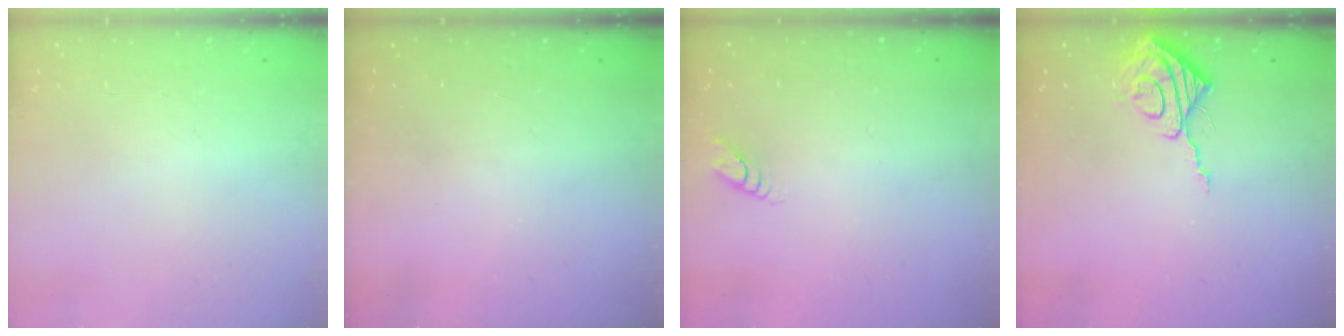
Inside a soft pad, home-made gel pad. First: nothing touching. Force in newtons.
{"total": 0.0}
{"total": 2.8, "press": 2.8, "slide": 0.3}
{"total": 8.6, "press": 8.5, "slide": 0.5}